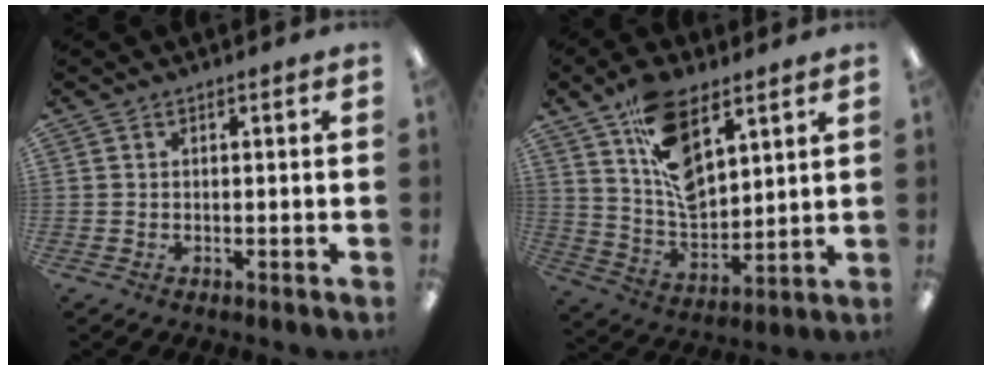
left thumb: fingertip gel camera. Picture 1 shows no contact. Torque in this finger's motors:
{"motor_torque": [2.09, 1.97, 1.60, -1.17, 0.39]}